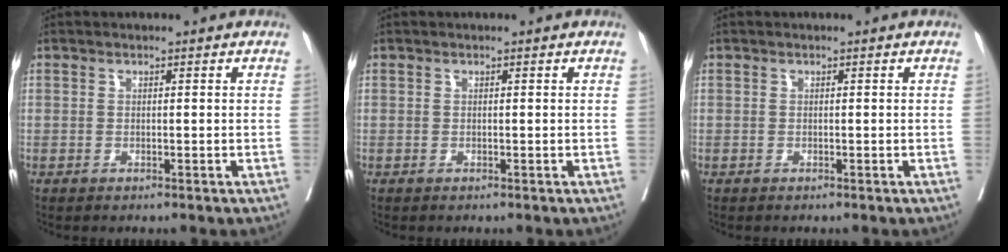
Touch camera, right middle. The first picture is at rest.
{"total": 0.0}
{"total": 0.0}